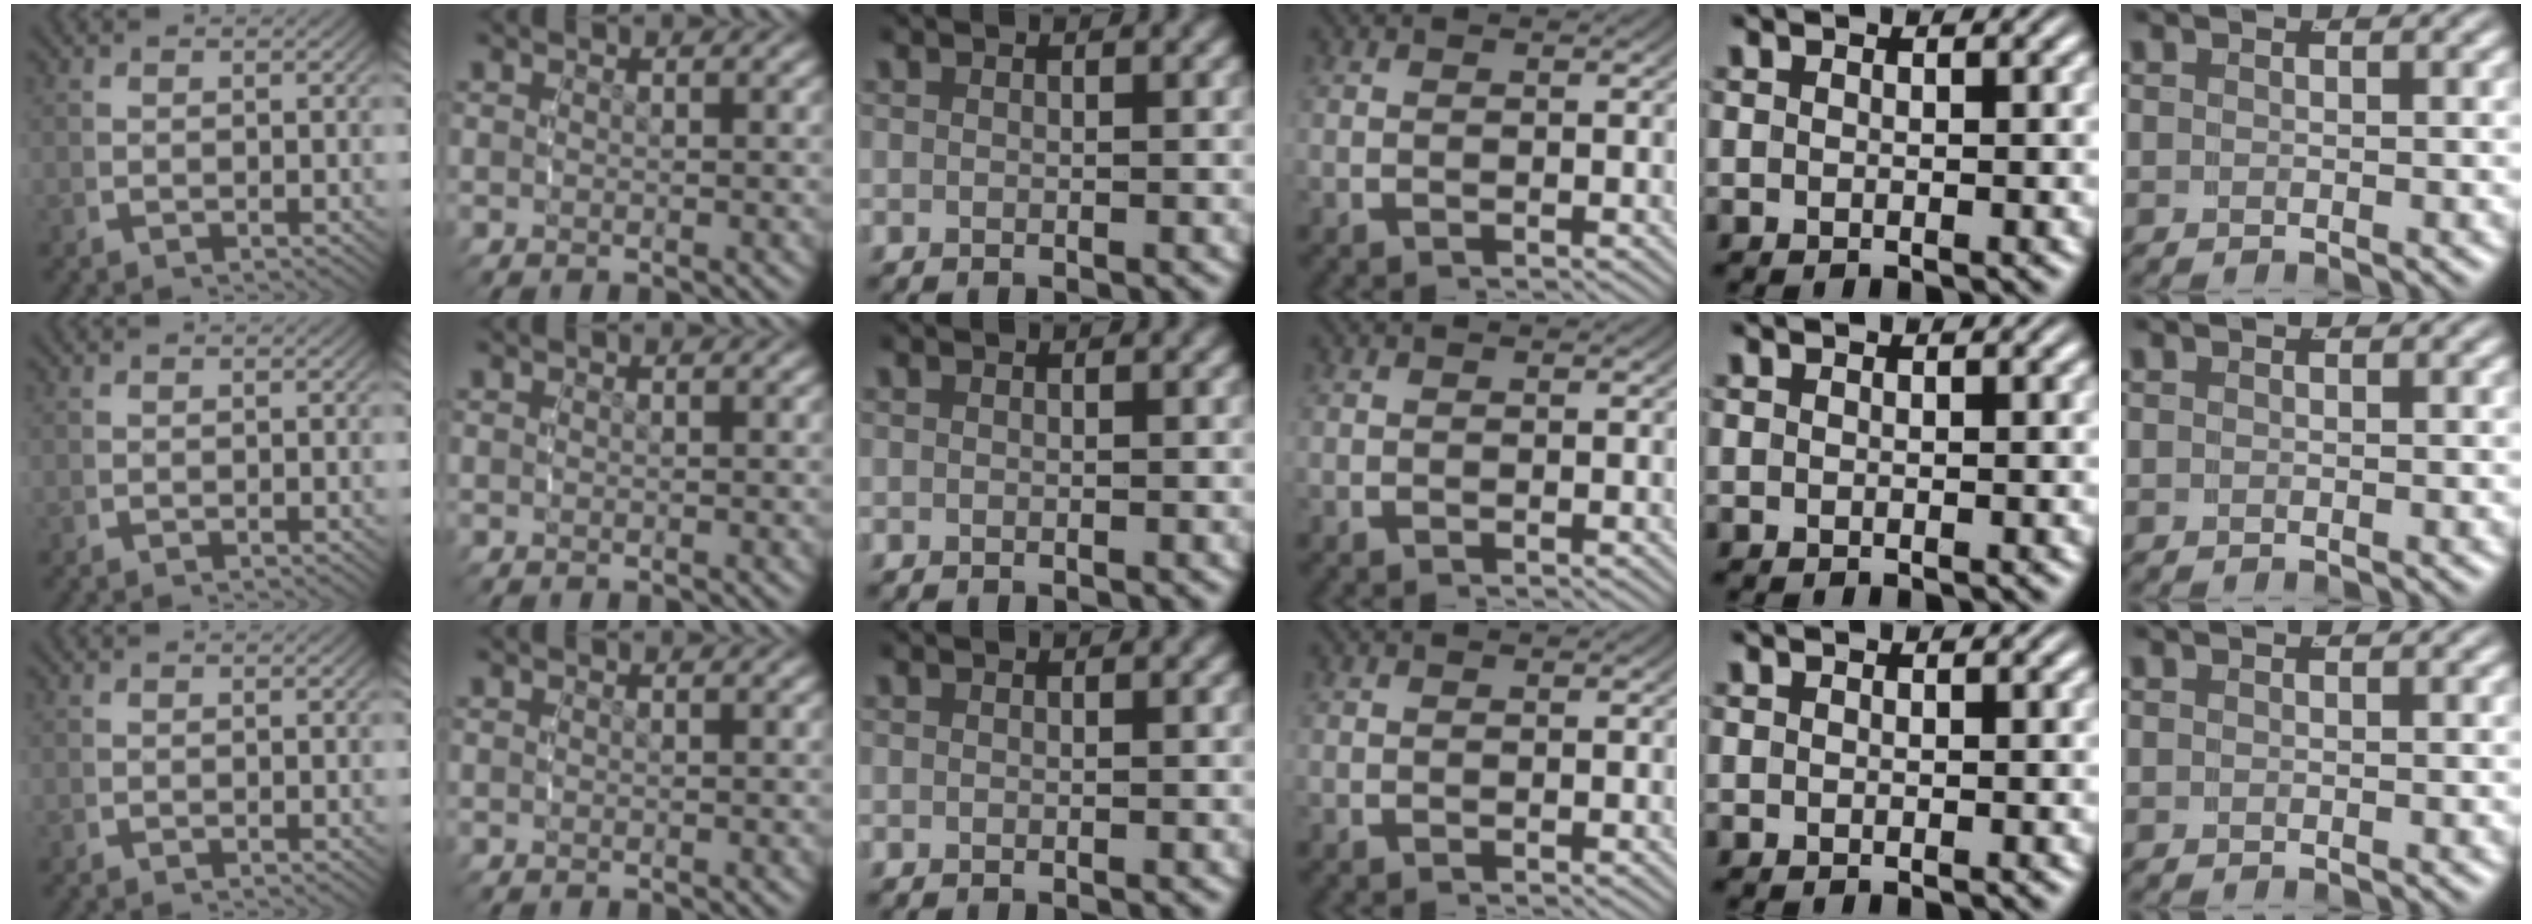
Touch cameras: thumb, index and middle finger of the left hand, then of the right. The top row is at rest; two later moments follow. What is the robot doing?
{"motion": "reach", "object": "paper plate"}